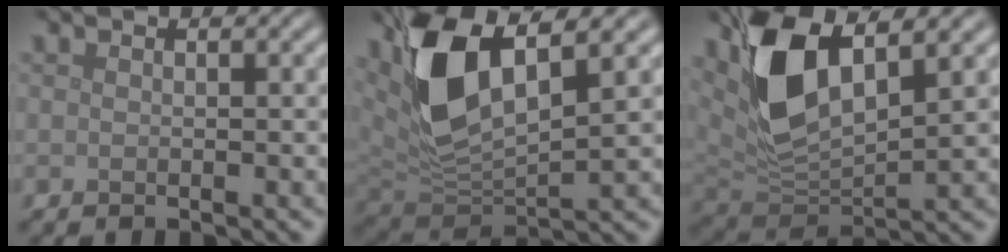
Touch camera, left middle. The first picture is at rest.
{"total": 9.0, "force": [3.5, 4.0, 7.2], "torque": [-0.155, -0.002, 0.063]}
{"total": 8.1, "force": [3.4, 3.7, 6.4], "torque": [-0.137, -0.004, 0.061]}